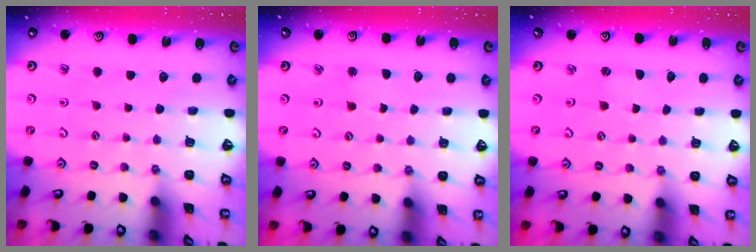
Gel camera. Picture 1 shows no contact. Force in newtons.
{"total": 1.4, "press": 1.4, "slide": 0.2}
{"total": 0.6, "press": 0.6, "slide": 0.1}